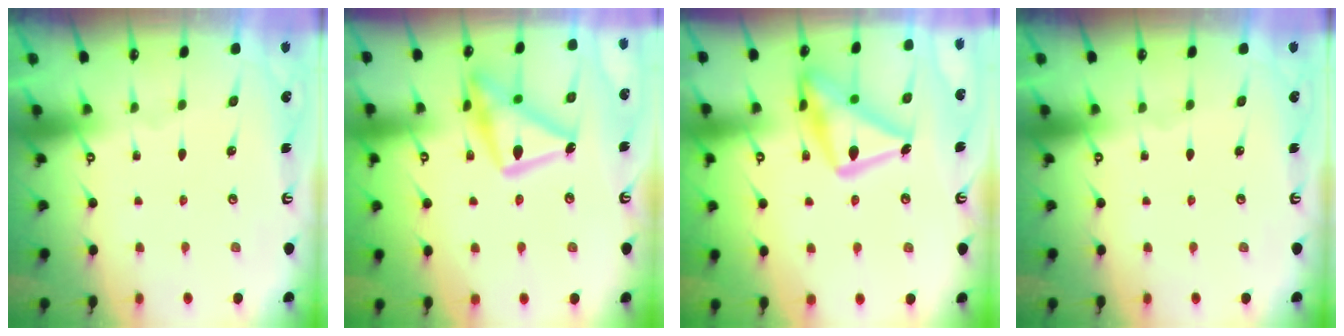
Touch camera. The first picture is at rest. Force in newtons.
{"total": 19.3, "press": 19.2, "slide": 1.5}
{"total": 21.2, "press": 21.2, "slide": 1.4}
{"total": 0.0}